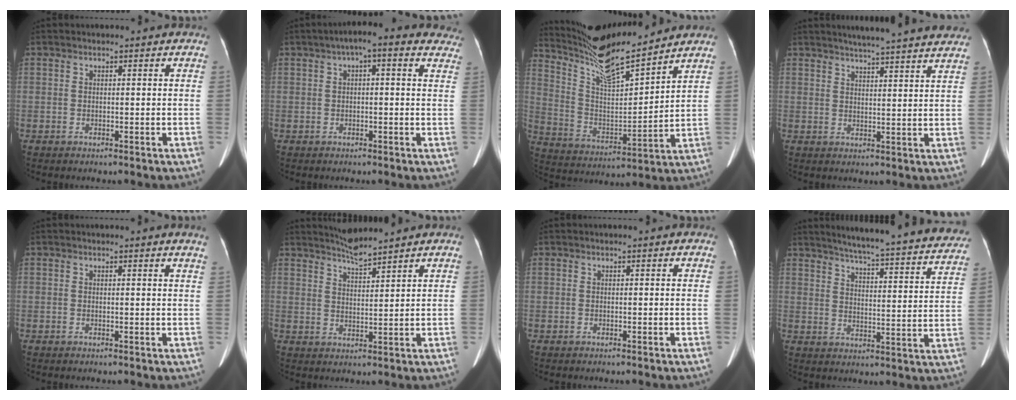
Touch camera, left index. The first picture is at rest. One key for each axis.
{"total": 9.2, "fx": 6.1, "fy": 2.6, "fz": 6.3, "tx": -0.074, "ty": 0.033, "tz": 0.063}
{"total": 14.3, "fx": 13.1, "fy": 0.1, "fz": 5.8, "tx": -0.120, "ty": -0.005, "tz": 0.246}
{"total": 16.3, "fx": 14.9, "fy": 0.4, "fz": 6.7, "tx": -0.098, "ty": -0.004, "tz": 0.183}
{"total": 1.8, "fx": 1.6, "fy": -0.4, "fz": 0.6, "tx": -0.020, "ty": -0.008, "tz": 0.010}
{"total": 4.5, "fx": 4.3, "fy": -0.4, "fz": 1.1, "tx": -0.028, "ty": 0.001, "tz": 0.083}
{"total": 0.0}
{"total": 28.0, "fx": 25.2, "fy": 2.5, "fz": 11.8, "tx": -0.167, "ty": -0.066, "tz": 0.304}